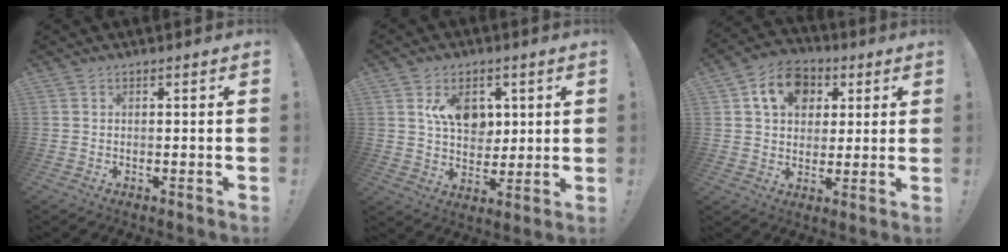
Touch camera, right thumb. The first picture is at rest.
{"total": 11.2, "force": [4.4, 8.2, 6.2], "torque": [-0.090, -0.013, 0.086]}
{"total": 13.6, "force": [4.8, 10.7, 6.9], "torque": [-0.097, -0.004, 0.094]}